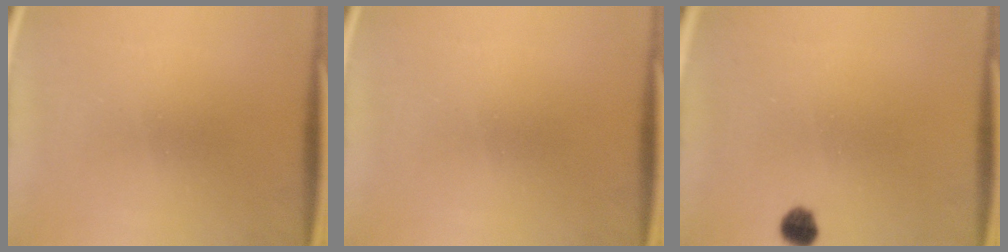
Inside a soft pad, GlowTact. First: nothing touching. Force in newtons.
{"total": 0.0}
{"total": 3.1}